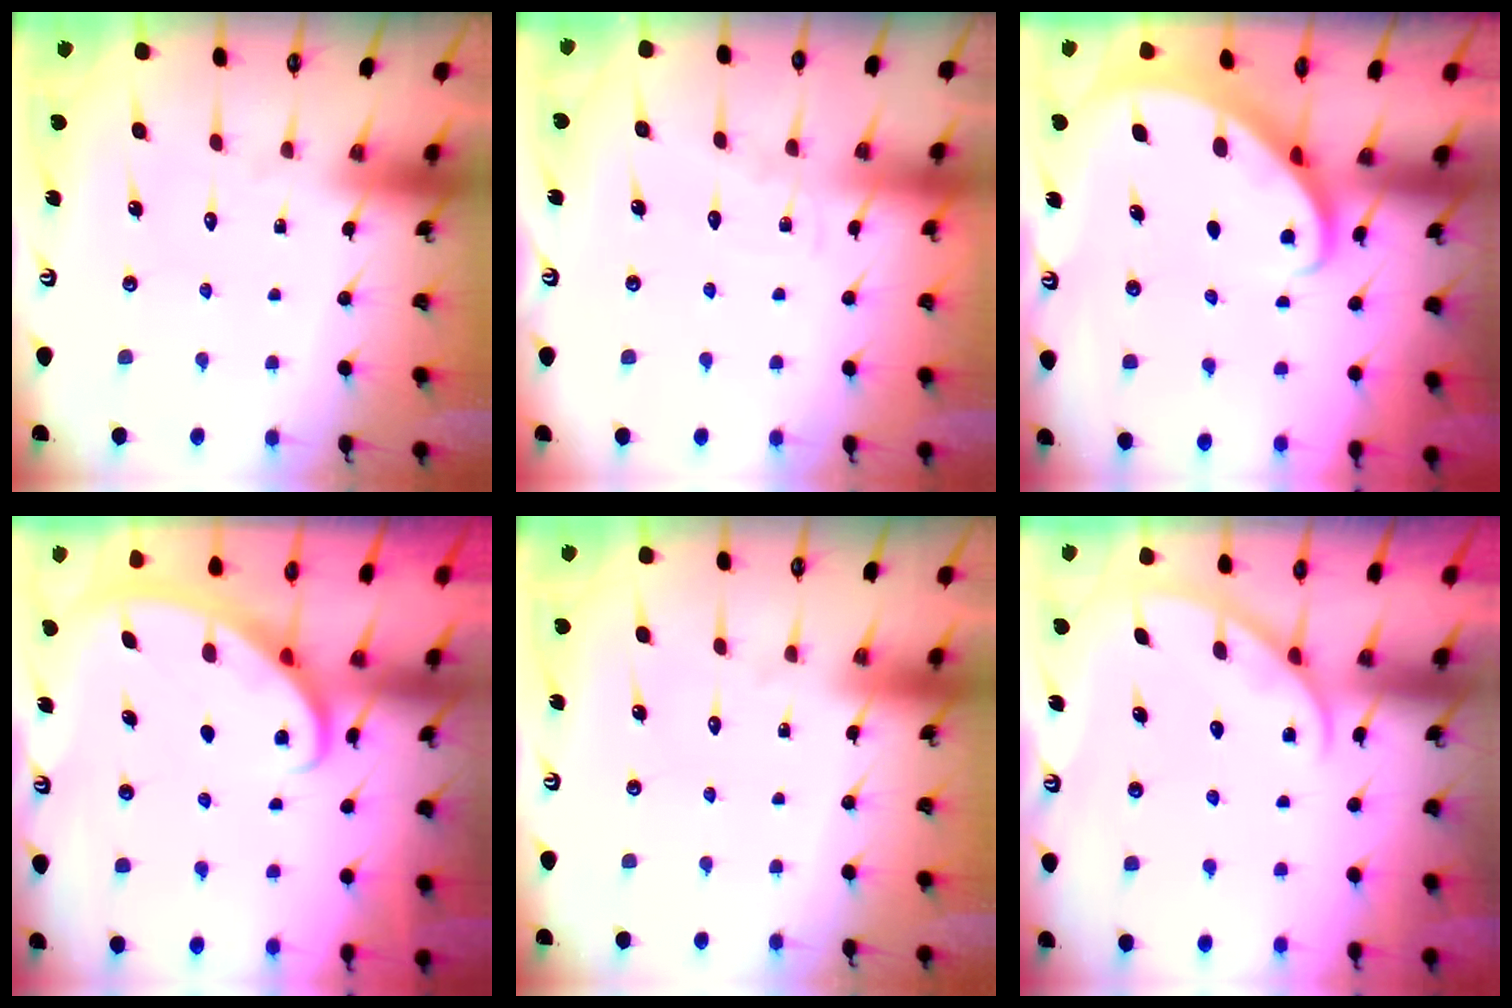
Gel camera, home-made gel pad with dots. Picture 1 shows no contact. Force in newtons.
{"total": 4.6, "press": 4.6, "slide": 0.3}
{"total": 2.7, "press": 2.6, "slide": 0.3}
{"total": 2.7, "press": 2.7, "slide": 0.4}
{"total": 0.0}
{"total": 1.6, "press": 1.6, "slide": 0.3}